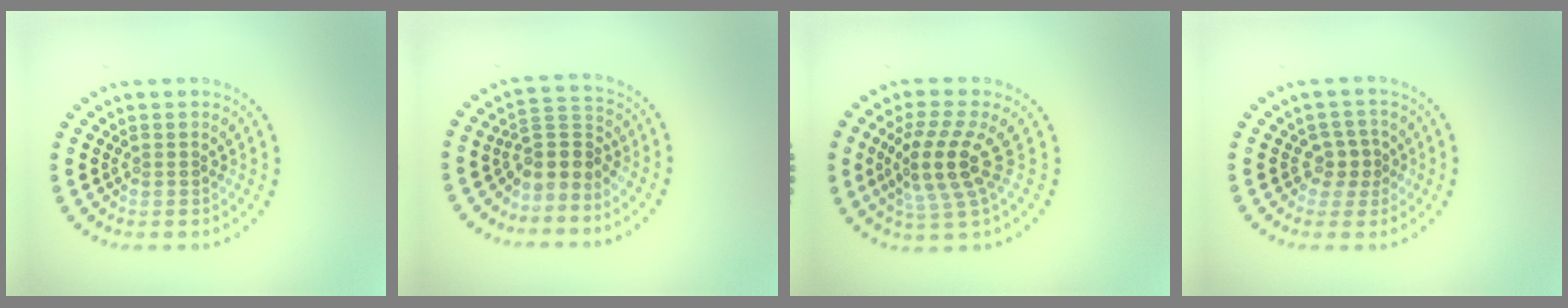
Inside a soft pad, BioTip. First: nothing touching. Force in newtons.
{"total": 3.0, "press": 2.1, "slide": 2.1}
{"total": 4.2, "press": 3.5, "slide": 2.4}
{"total": 2.1, "press": 1.9, "slide": 1.0}